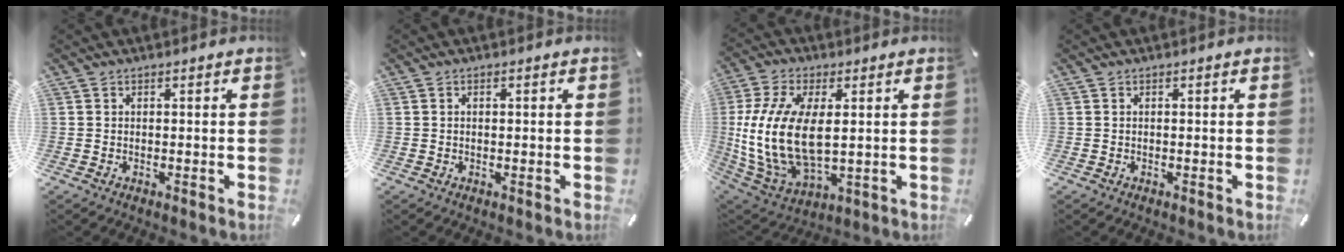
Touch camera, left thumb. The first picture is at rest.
{"total": 0.6, "force": [0.1, 0.3, 0.5], "torque": [-0.010, 0.001, 0.000]}
{"total": 16.5, "force": [1.7, 9.1, 13.6], "torque": [-0.312, -0.013, 0.032]}
{"total": 0.0}